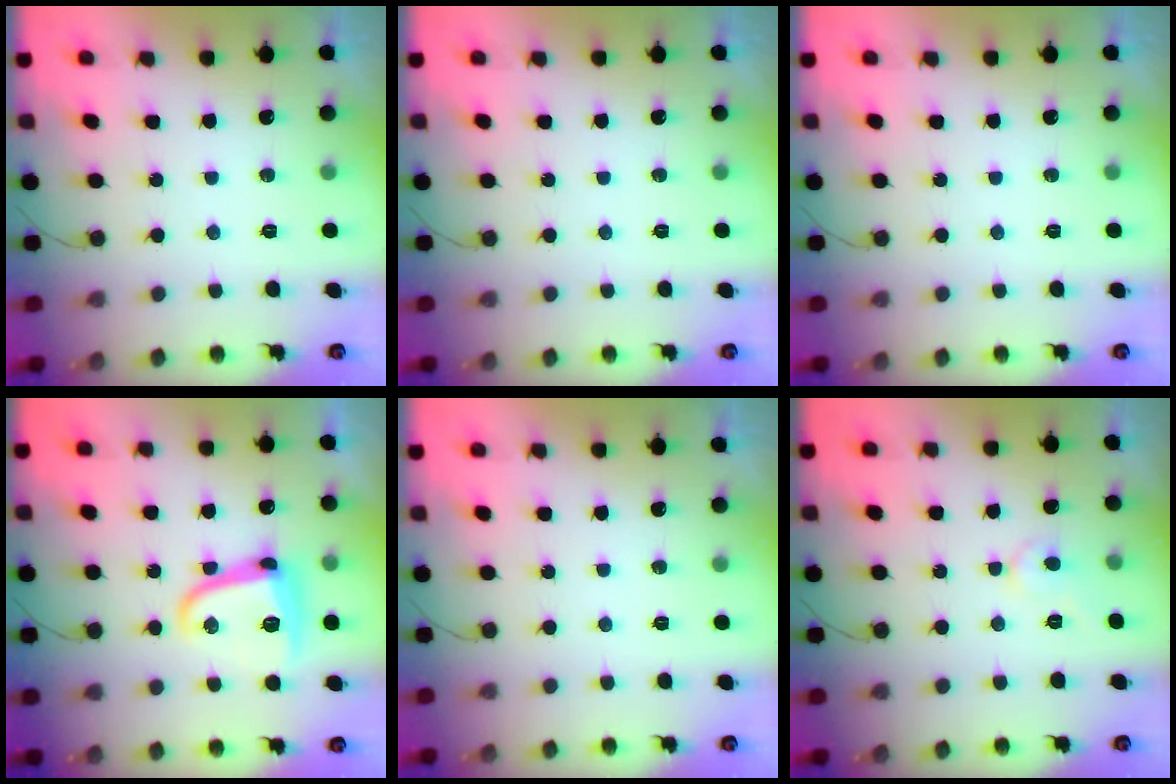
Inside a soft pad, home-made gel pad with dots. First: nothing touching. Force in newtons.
{"total": 0.0}
{"total": 0.0}
{"total": 12.9, "press": 12.8, "slide": 0.6}
{"total": 0.0}
{"total": 4.6, "press": 4.6, "slide": 0.4}